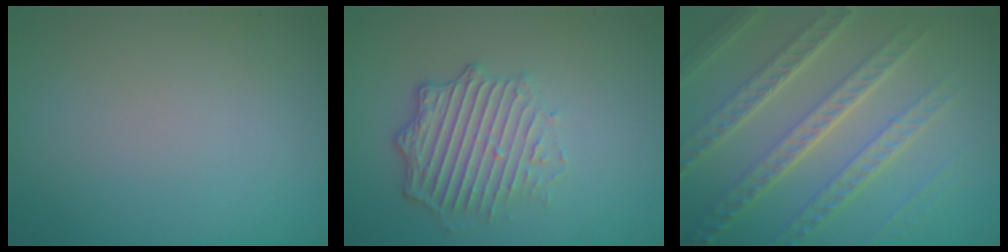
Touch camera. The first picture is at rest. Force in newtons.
{"total": 5.0, "press": 3.6, "slide": 3.5}
{"total": 7.1, "press": 5.0, "slide": 5.0}